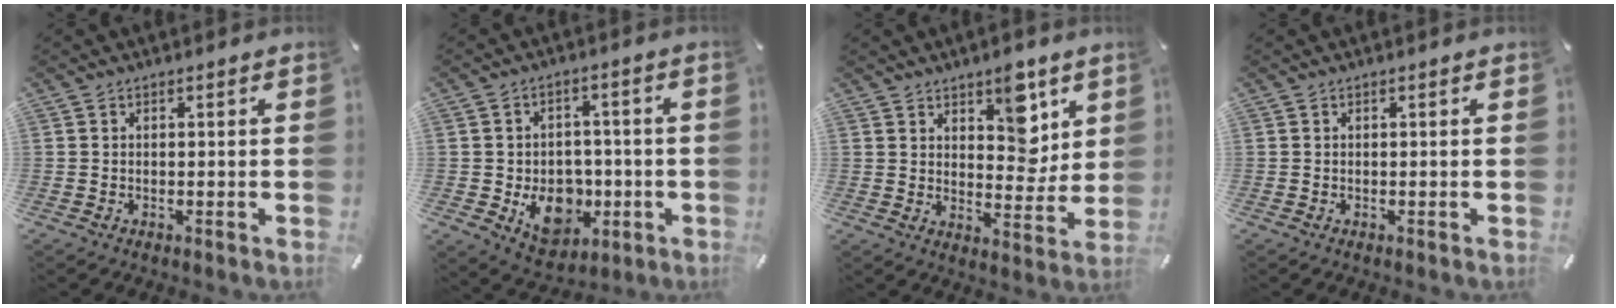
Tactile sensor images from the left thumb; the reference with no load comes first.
{"total": 12.1, "force": [-3.2, 9.7, 6.6], "torque": [-0.087, 0.012, -0.045]}
{"total": 10.2, "force": [6.1, 5.9, 5.6], "torque": [-0.049, -0.046, 0.103]}
{"total": 0.0}